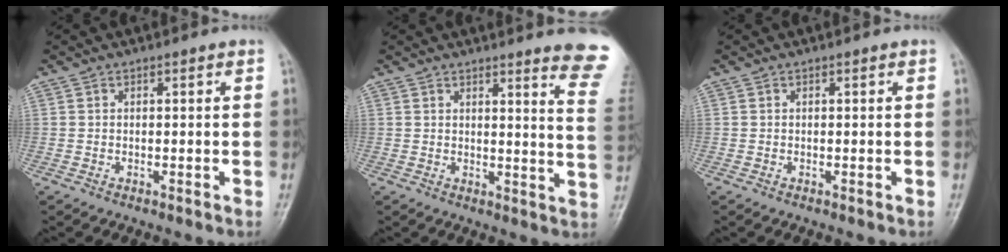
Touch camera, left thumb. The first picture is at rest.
{"total": 11.6, "force": [10.2, 0.0, 5.5], "torque": [-0.040, -0.100, 0.092]}
{"total": 0.0}